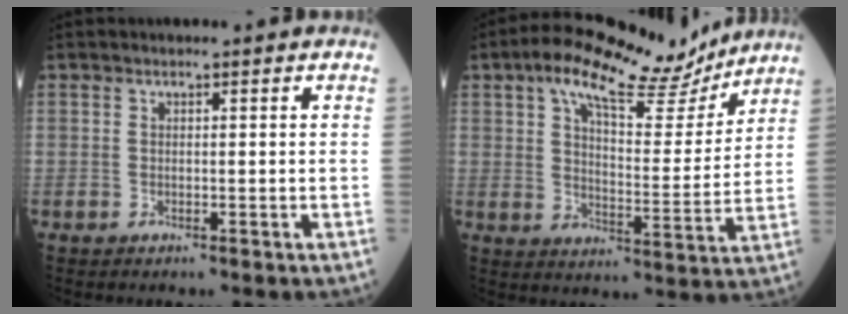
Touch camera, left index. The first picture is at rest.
{"total": 14.9, "force": [11.1, 4.4, 8.9], "torque": [-0.142, 0.009, 0.163]}